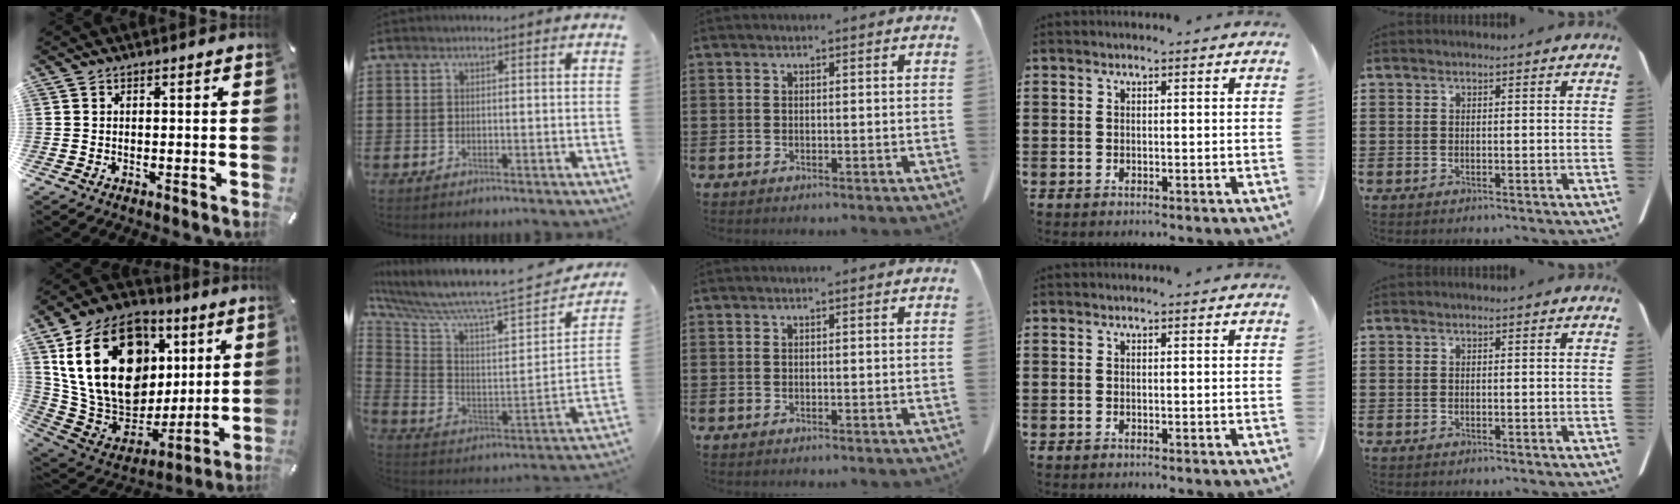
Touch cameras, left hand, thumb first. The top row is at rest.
{"thumb": {"total": 27.1, "force": [8.0, 19.9, 16.6], "torque": [-0.302, -0.037, 0.161]}, "index": {"total": 6.9, "force": [6.0, 0.6, 3.4], "torque": [-0.100, -0.062, 0.094]}}